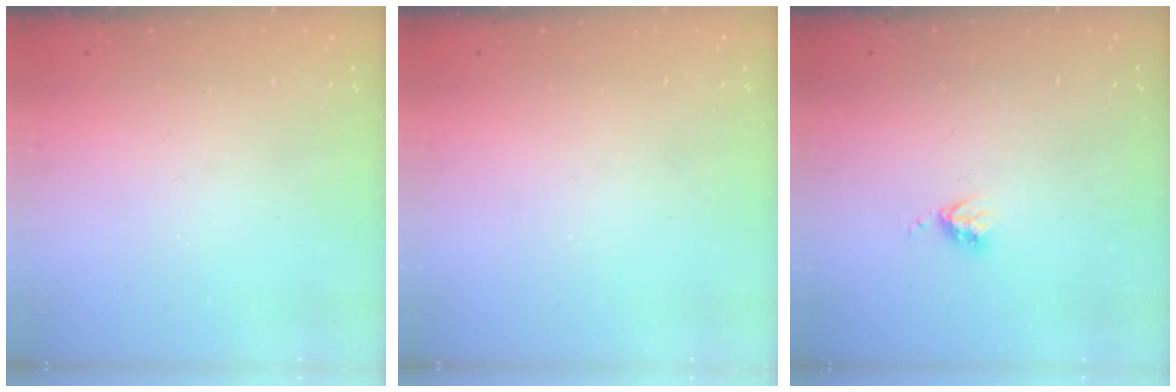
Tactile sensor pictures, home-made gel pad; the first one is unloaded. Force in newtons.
{"total": 0.0}
{"total": 3.8, "press": 3.8, "slide": 0.5}